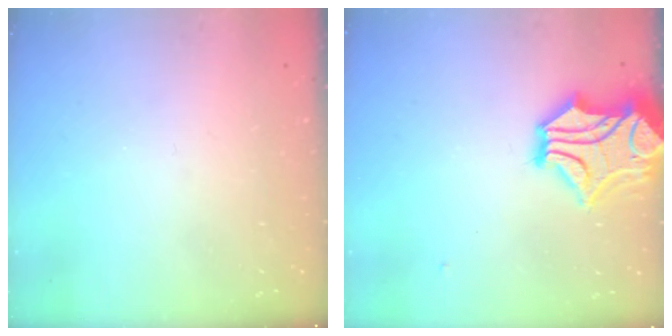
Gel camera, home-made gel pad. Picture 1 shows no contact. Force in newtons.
{"total": 8.7, "press": 8.4, "slide": 2.3}